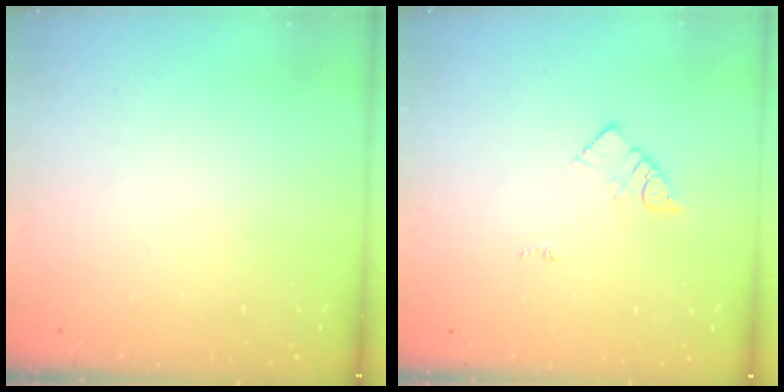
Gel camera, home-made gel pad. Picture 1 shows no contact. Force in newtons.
{"total": 3.1, "press": 3.1, "slide": 0.2}